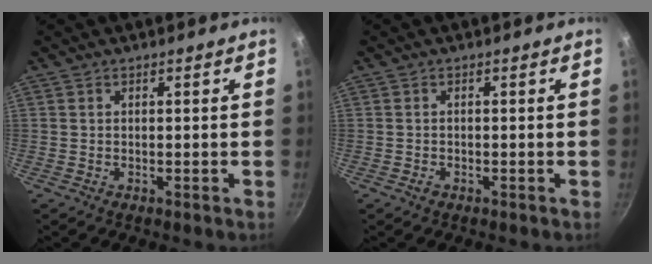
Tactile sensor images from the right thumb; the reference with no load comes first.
{"total": 0.9, "force": [-0.6, 0.5, 0.4], "torque": [-0.011, 0.003, -0.011]}